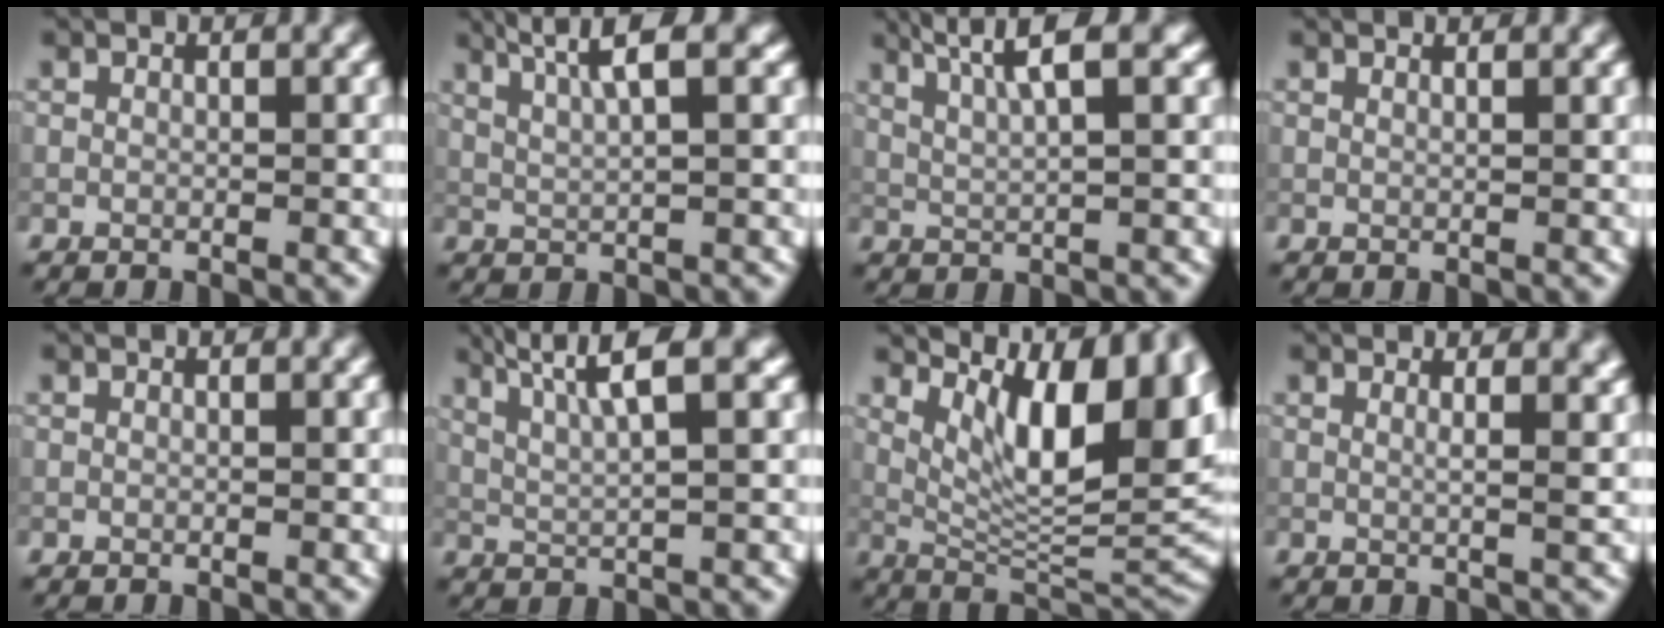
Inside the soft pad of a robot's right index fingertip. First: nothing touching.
{"total": 5.2, "force": [2.9, 1.5, 4.1], "torque": [-0.054, 0.018, 0.028]}
{"total": 5.6, "force": [3.1, 1.5, 4.4], "torque": [-0.062, 0.019, 0.032]}
{"total": 1.2, "force": [0.9, 0.4, 0.7], "torque": [-0.006, 0.001, 0.002]}
{"total": 0.0}
{"total": 5.7, "force": [3.0, 1.3, 4.6], "torque": [-0.076, 0.015, 0.043]}
{"total": 11.6, "force": [4.8, 4.1, 9.7], "torque": [-0.144, -0.001, 0.085]}
{"total": 4.4, "force": [2.4, 1.9, 3.2], "torque": [-0.017, 0.017, 0.008]}